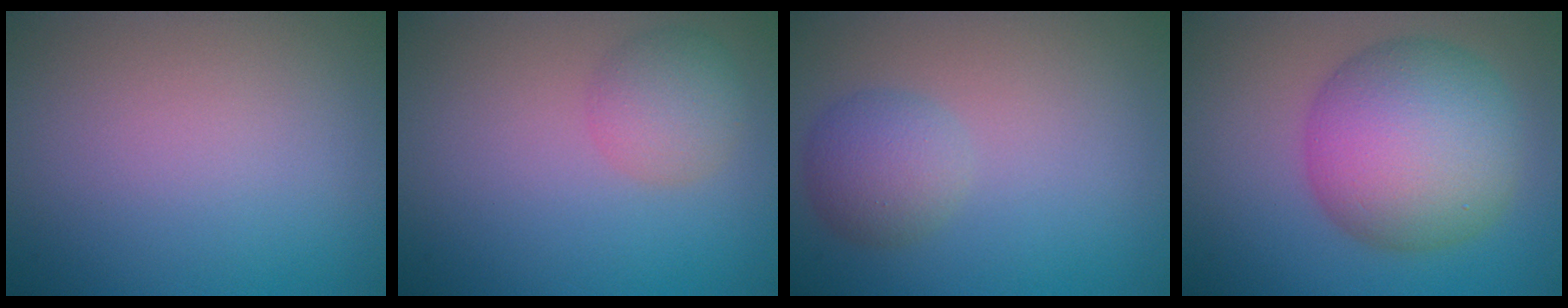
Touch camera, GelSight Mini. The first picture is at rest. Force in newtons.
{"total": 2.9, "press": 2.8, "slide": 0.3}
{"total": 2.9, "press": 2.9, "slide": 0.1}
{"total": 10.0, "press": 10.0, "slide": 0.2}